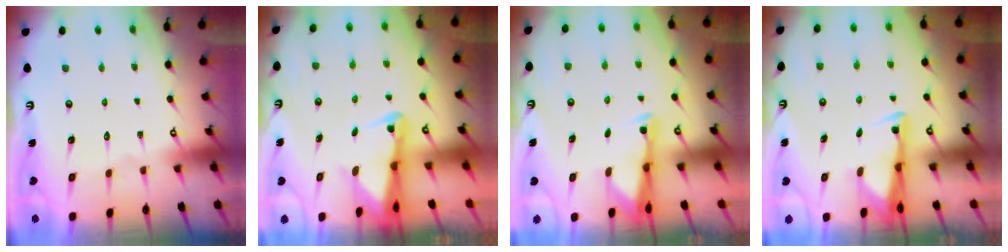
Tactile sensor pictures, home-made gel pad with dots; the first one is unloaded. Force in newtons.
{"total": 3.7, "press": 3.6, "slide": 0.8}
{"total": 2.8, "press": 2.7, "slide": 0.4}
{"total": 3.2, "press": 3.1, "slide": 0.9}